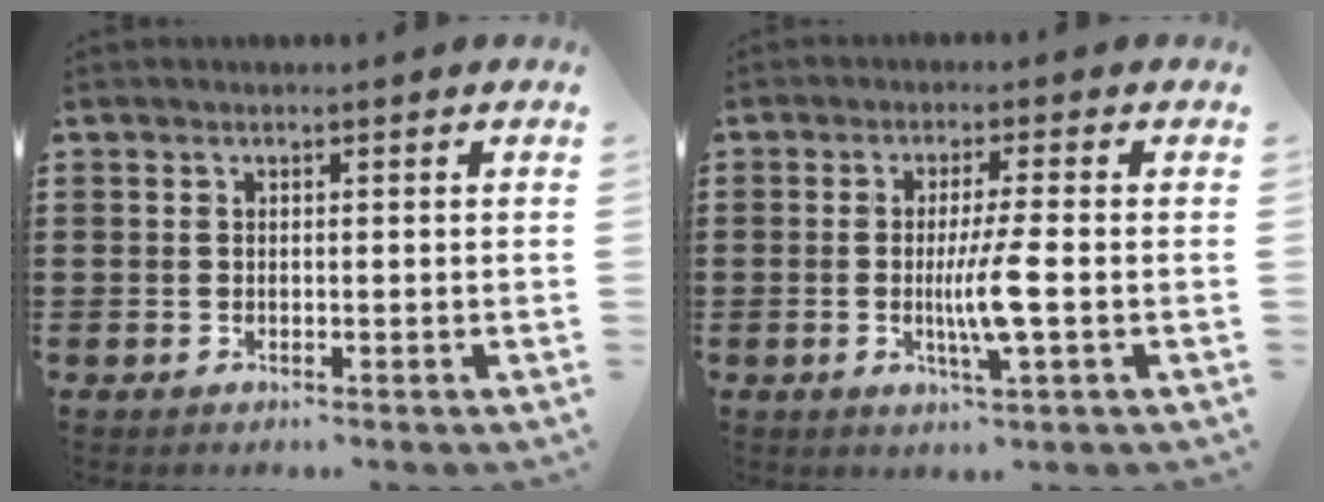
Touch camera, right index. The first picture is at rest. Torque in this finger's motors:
{"motor_torque": [0.39, 0.12, 0.56, 0.08]}